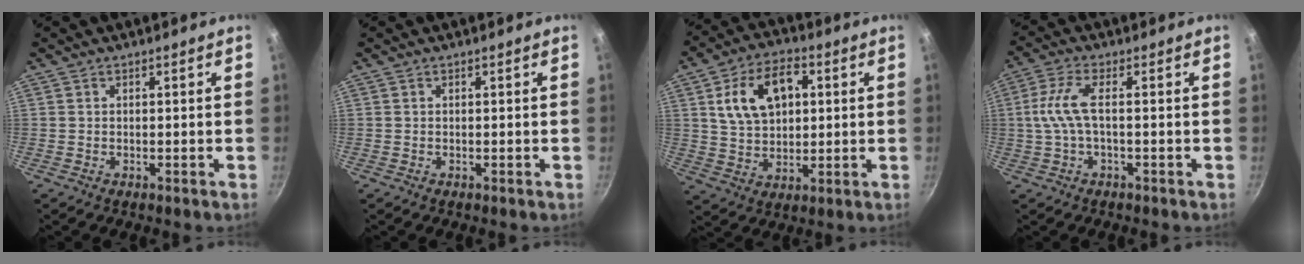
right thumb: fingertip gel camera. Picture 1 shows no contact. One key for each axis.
{"total": 0.0}
{"total": 13.5, "fx": 3.5, "fy": 8.8, "fz": 9.5, "tx": -0.138, "ty": 0.005, "tz": 0.059}
{"total": 6.1, "fx": -0.6, "fy": 1.9, "fz": 5.8, "tx": -0.141, "ty": 0.012, "tz": -0.014}